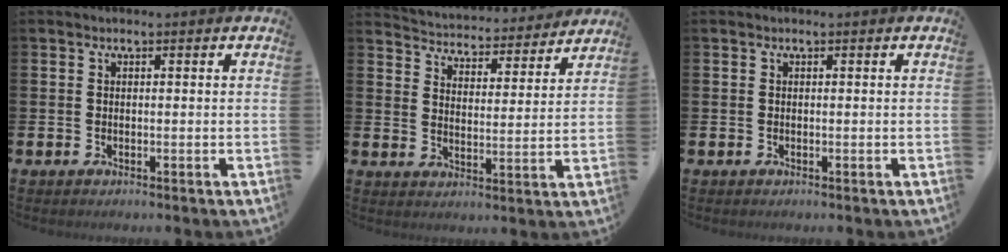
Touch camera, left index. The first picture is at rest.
{"total": 4.3, "force": [4.2, 1.0, -0.1], "torque": [-0.017, -0.042, 0.066]}
{"total": 0.0}